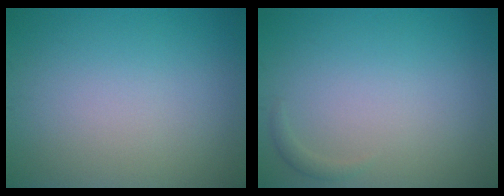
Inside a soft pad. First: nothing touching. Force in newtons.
{"total": 0.7, "press": 0.7, "slide": 0.1}